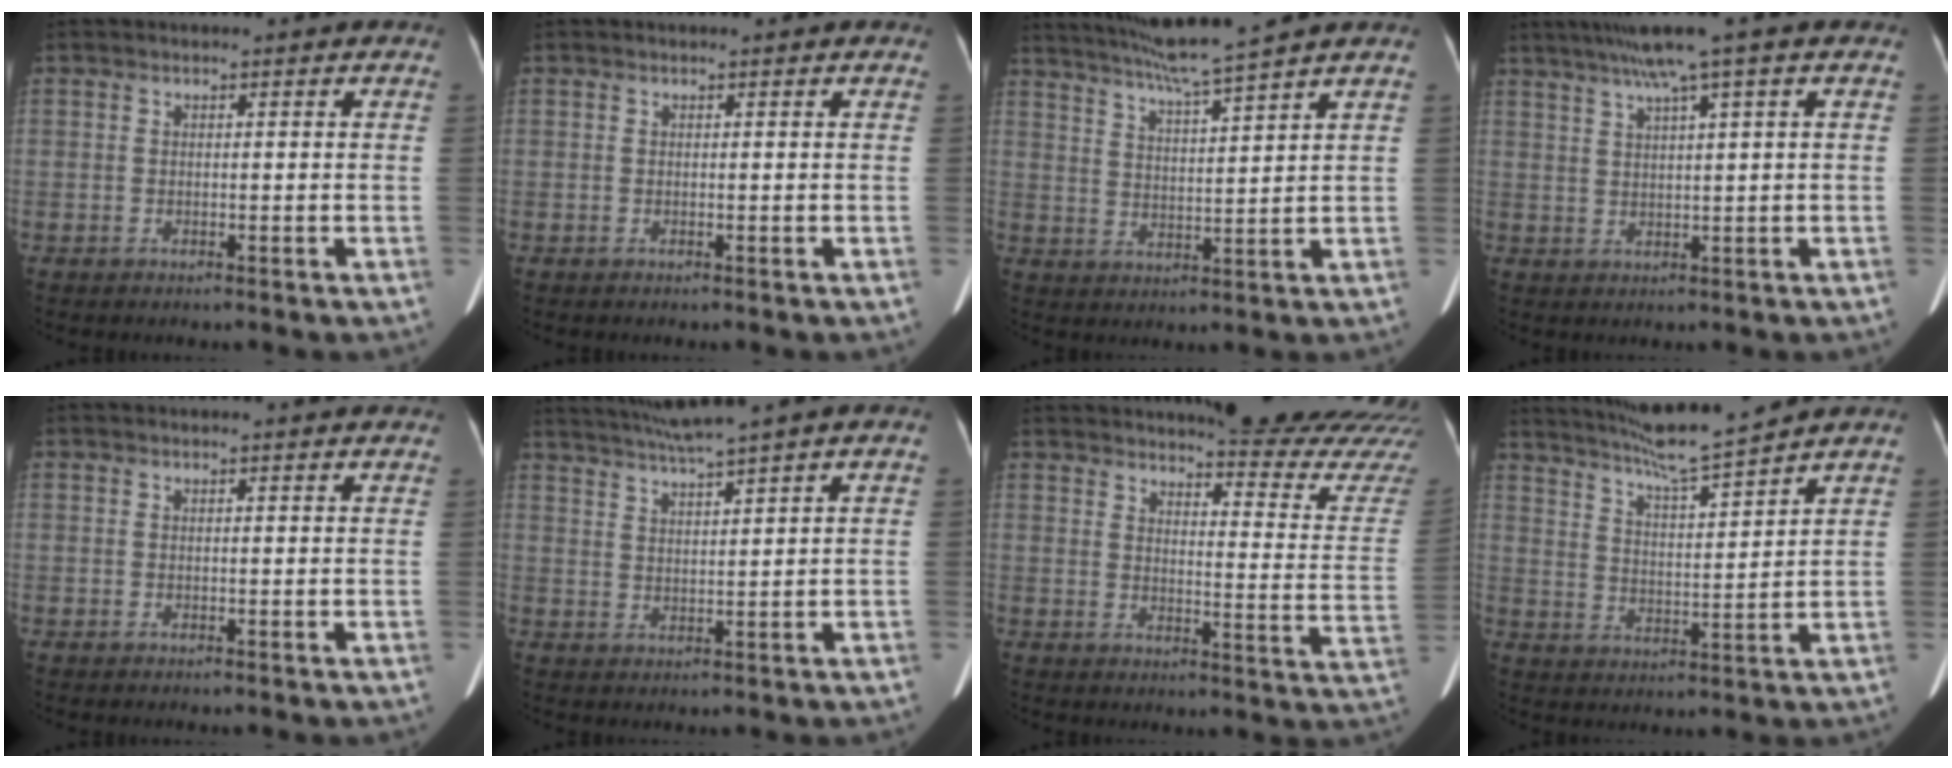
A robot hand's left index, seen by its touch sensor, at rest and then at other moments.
{"total": 0.0}
{"total": 10.0, "force": [8.7, -1.8, 4.6], "torque": [-0.082, 0.007, 0.146]}
{"total": 7.3, "force": [4.5, -0.9, 5.6], "torque": [-0.095, 0.026, 0.075]}
{"total": 4.4, "force": [4.2, 0.5, 1.5], "torque": [-0.016, 0.020, 0.040]}
{"total": 6.7, "force": [5.7, -1.8, 3.0], "torque": [-0.057, 0.010, 0.106]}
{"total": 22.5, "force": [21.3, 0.6, 7.2], "torque": [-0.091, -0.130, 0.240]}
{"total": 11.7, "force": [10.6, -1.2, 5.0], "torque": [-0.089, 0.005, 0.177]}